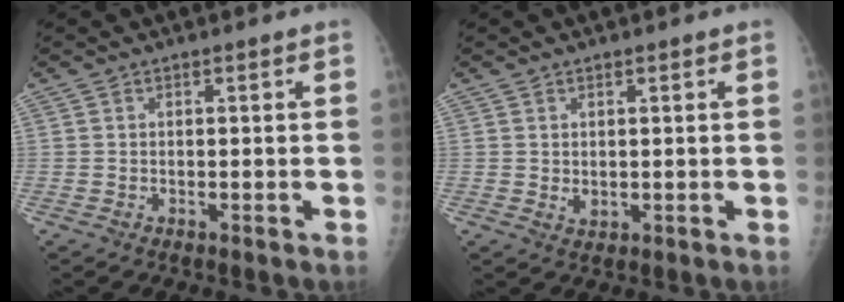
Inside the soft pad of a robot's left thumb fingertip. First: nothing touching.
{"total": 1.7, "force": [0.4, 1.3, 1.0], "torque": [-0.012, -0.005, 0.011]}